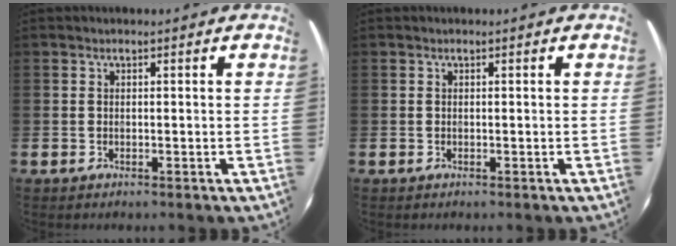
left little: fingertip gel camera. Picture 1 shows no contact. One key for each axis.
{"total": 0.0}